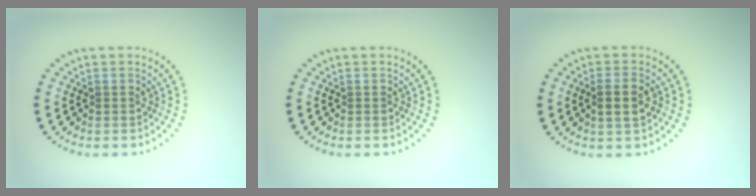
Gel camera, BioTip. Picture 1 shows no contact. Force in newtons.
{"total": 0.0}
{"total": 2.6, "press": 2.5, "slide": 0.7}